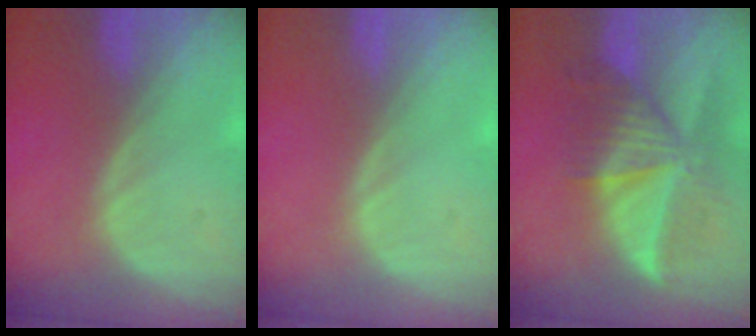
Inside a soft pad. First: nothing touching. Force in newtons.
{"total": 0.0}
{"total": 9.3, "press": 8.4, "slide": 4.0}